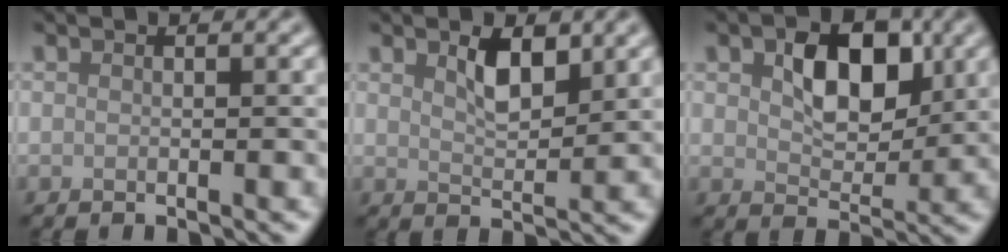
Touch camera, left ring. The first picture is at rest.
{"total": 3.0, "force": [1.6, 1.2, 2.3], "torque": [-0.041, -0.002, 0.029]}
{"total": 5.8, "force": [1.6, 3.6, 4.3], "torque": [-0.069, -0.001, 0.024]}